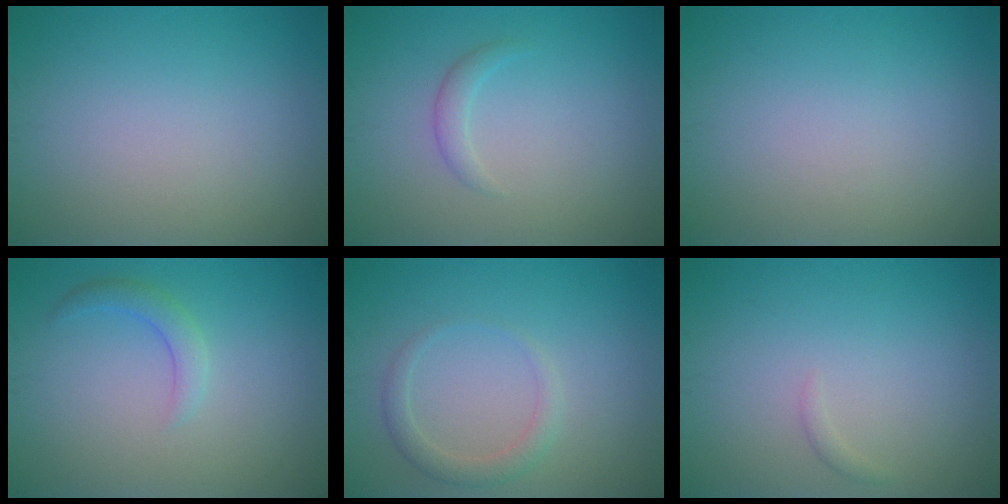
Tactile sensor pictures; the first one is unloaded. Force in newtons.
{"total": 1.3, "press": 1.3, "slide": 0.0}
{"total": 0.0}
{"total": 1.7, "press": 1.7, "slide": 0.1}
{"total": 1.9, "press": 1.9, "slide": 0.1}
{"total": 0.6, "press": 0.6, "slide": 0.1}